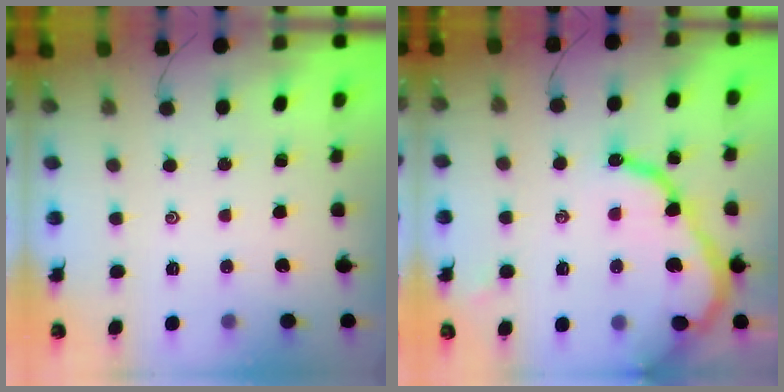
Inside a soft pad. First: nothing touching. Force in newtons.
{"total": 13.1, "press": 13.0, "slide": 1.3}